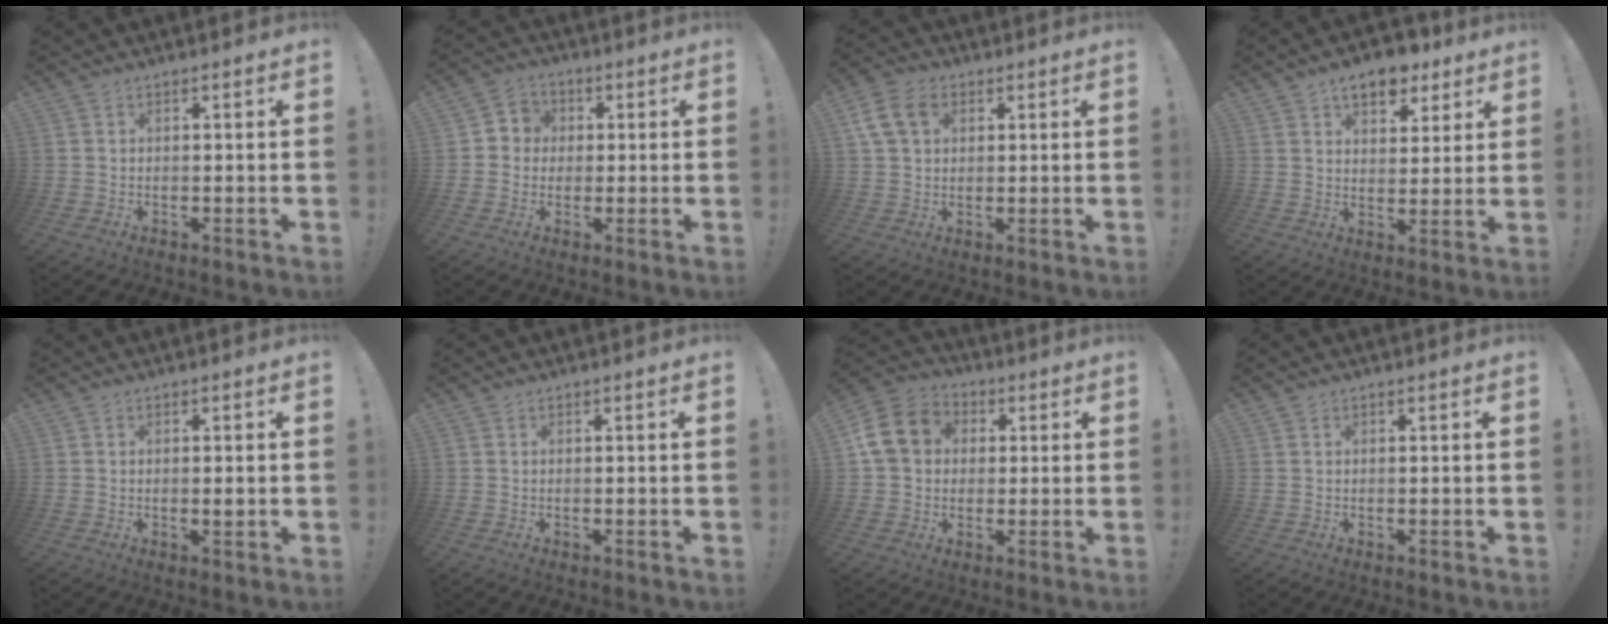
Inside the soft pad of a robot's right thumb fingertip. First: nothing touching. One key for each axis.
{"total": 5.4, "fx": -0.3, "fy": 5.2, "fz": 1.2, "tx": -0.016, "ty": 0.012, "tz": -0.004}
{"total": 10.0, "fx": 3.8, "fy": 7.2, "fz": 5.8, "tx": -0.102, "ty": -0.001, "tz": 0.078}
{"total": 10.2, "fx": 6.6, "fy": 5.7, "fz": 5.3, "tx": -0.068, "ty": -0.035, "tz": 0.119}
{"total": 1.3, "fx": -0.1, "fy": 0.2, "fz": 1.3, "tx": -0.016, "ty": -0.004, "tz": -0.003}
{"total": 0.0}
{"total": 12.9, "fx": 2.6, "fy": 10.9, "fz": 6.5, "tx": -0.102, "ty": 0.014, "tz": 0.060}
{"total": 0.0}